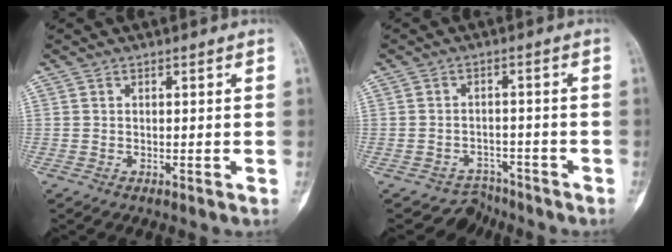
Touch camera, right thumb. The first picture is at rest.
{"total": 4.1, "force": [-3.4, 1.4, -1.9], "torque": [0.034, 0.046, -0.051]}